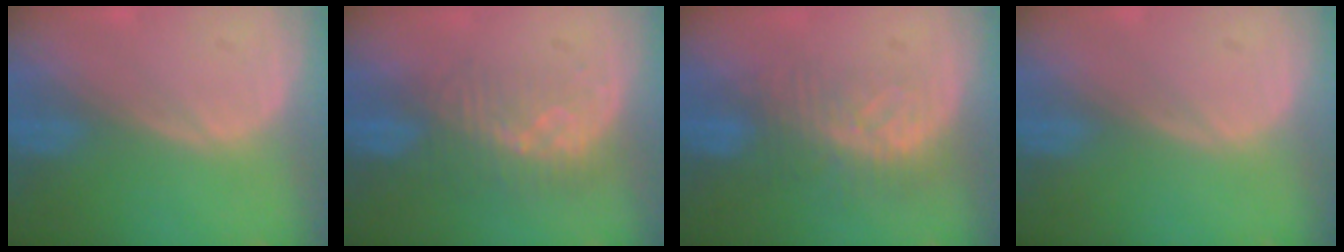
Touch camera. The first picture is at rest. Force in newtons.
{"total": 8.2, "press": 7.3, "slide": 3.7}
{"total": 8.2, "press": 7.2, "slide": 3.9}
{"total": 0.0}